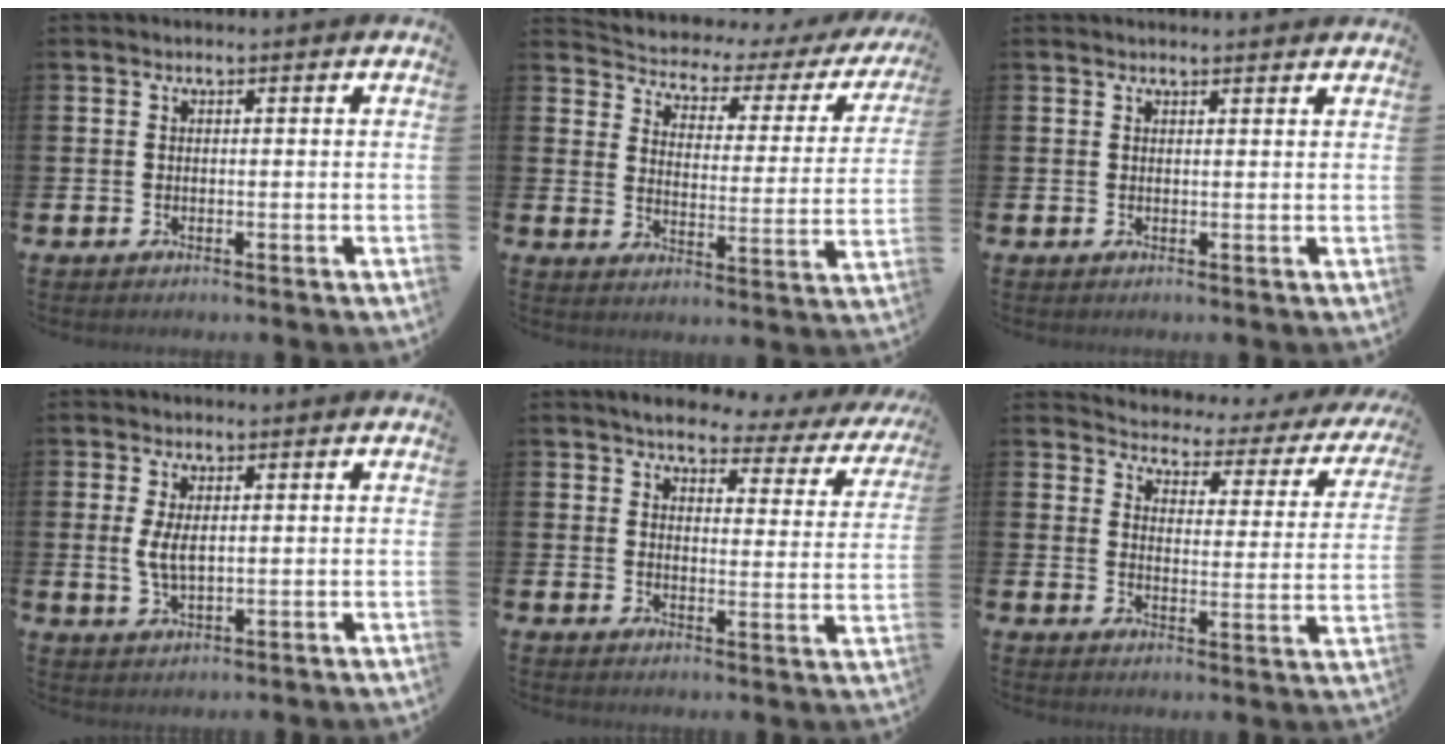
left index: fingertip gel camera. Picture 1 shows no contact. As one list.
[{"total": 3.7, "force": [3.1, 1.8, 1.0], "torque": [-0.041, -0.028, 0.043]}, {"total": 1.2, "force": [1.2, 0.0, 0.1], "torque": [0.010, -0.007, 0.019]}, {"total": 3.7, "force": [0.8, 1.6, 3.2], "torque": [-0.056, 0.000, 0.012]}, {"total": 3.9, "force": [3.4, 1.5, 1.3], "torque": [-0.029, -0.029, 0.048]}, {"total": 2.7, "force": [2.3, 1.2, 0.6], "torque": [-0.030, -0.031, 0.028]}]